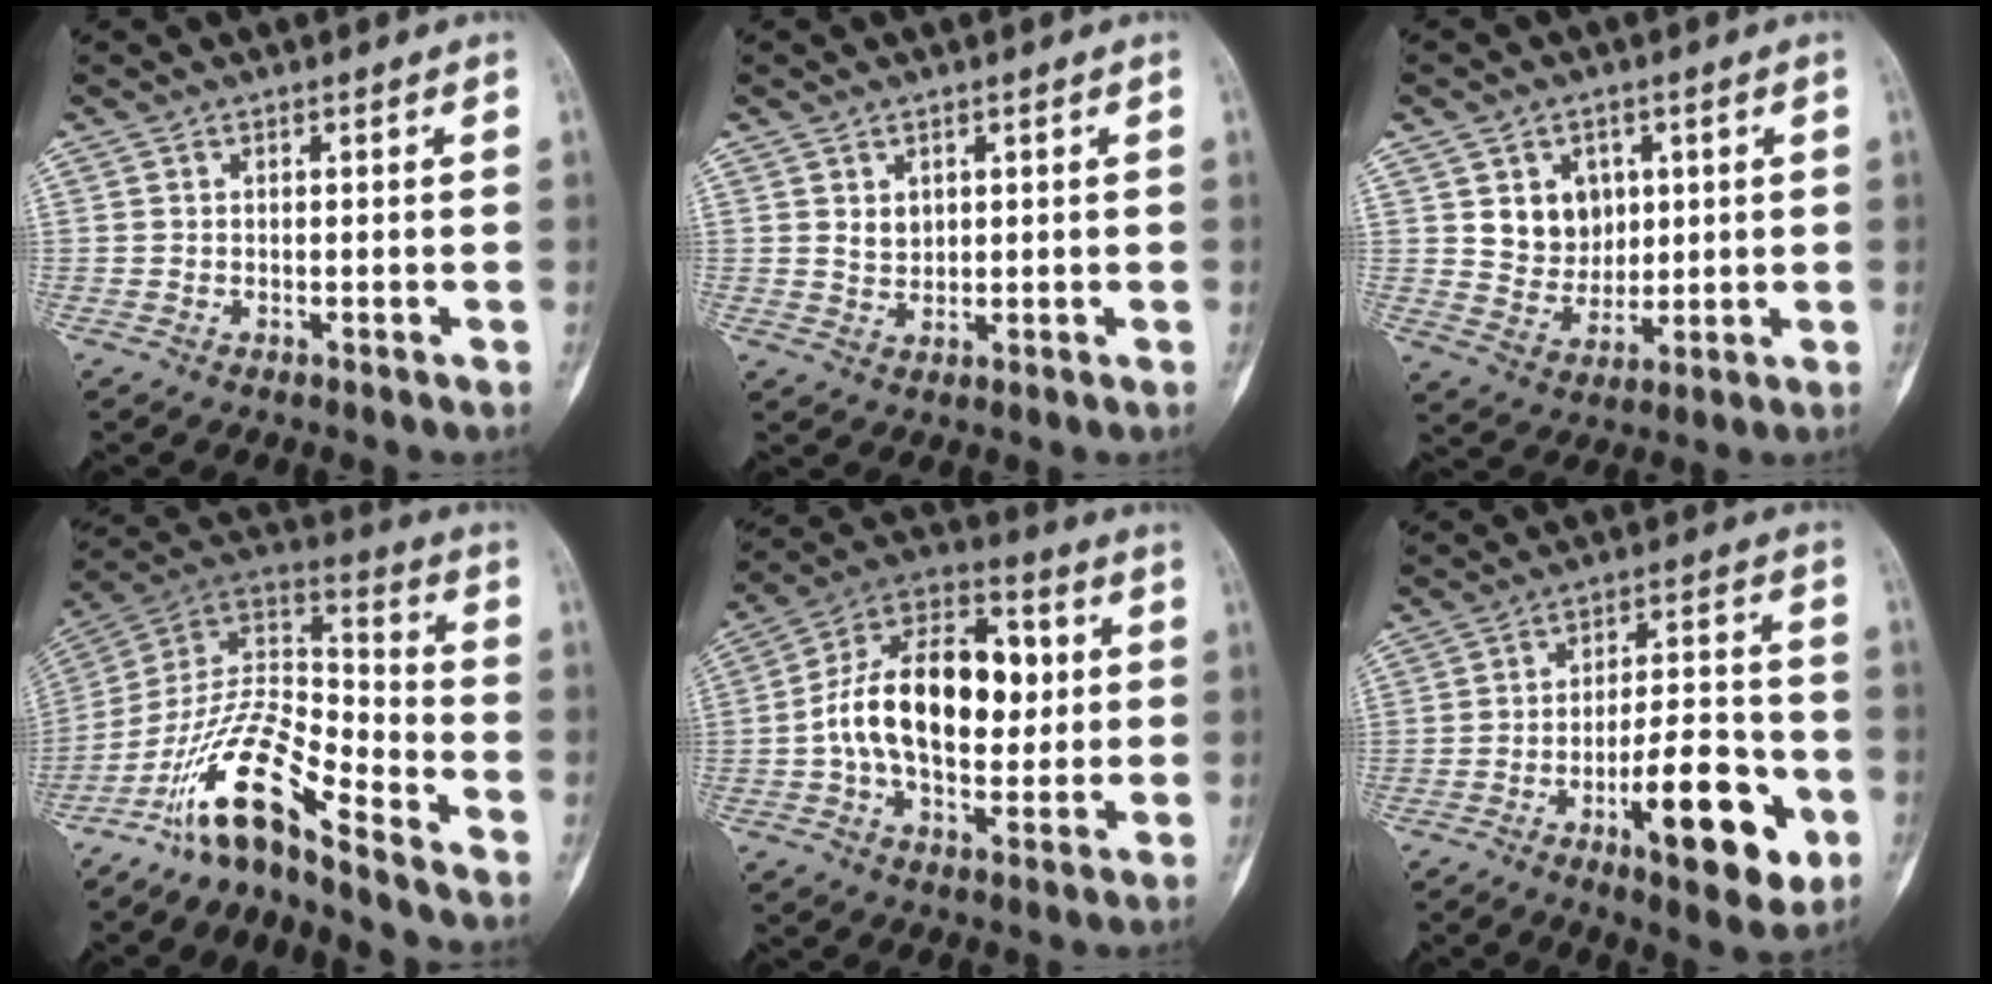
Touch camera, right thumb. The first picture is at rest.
{"total": 2.6, "force": [1.0, 2.0, 1.3], "torque": [-0.013, -0.009, 0.024]}
{"total": 8.4, "force": [2.5, 7.0, 3.9], "torque": [-0.028, -0.015, 0.052]}
{"total": 14.8, "force": [-10.9, 3.3, 9.4], "torque": [-0.178, 0.096, -0.210]}
{"total": 20.6, "force": [0.9, 12.3, 16.5], "torque": [-0.249, 0.025, 0.011]}
{"total": 16.7, "force": [-6.4, 5.7, 14.3], "torque": [-0.191, 0.030, -0.090]}